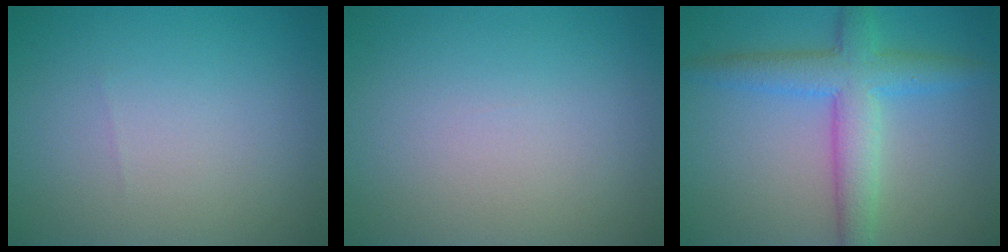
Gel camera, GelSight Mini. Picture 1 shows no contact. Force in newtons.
{"total": 0.0}
{"total": 5.5, "press": 5.5, "slide": 0.1}